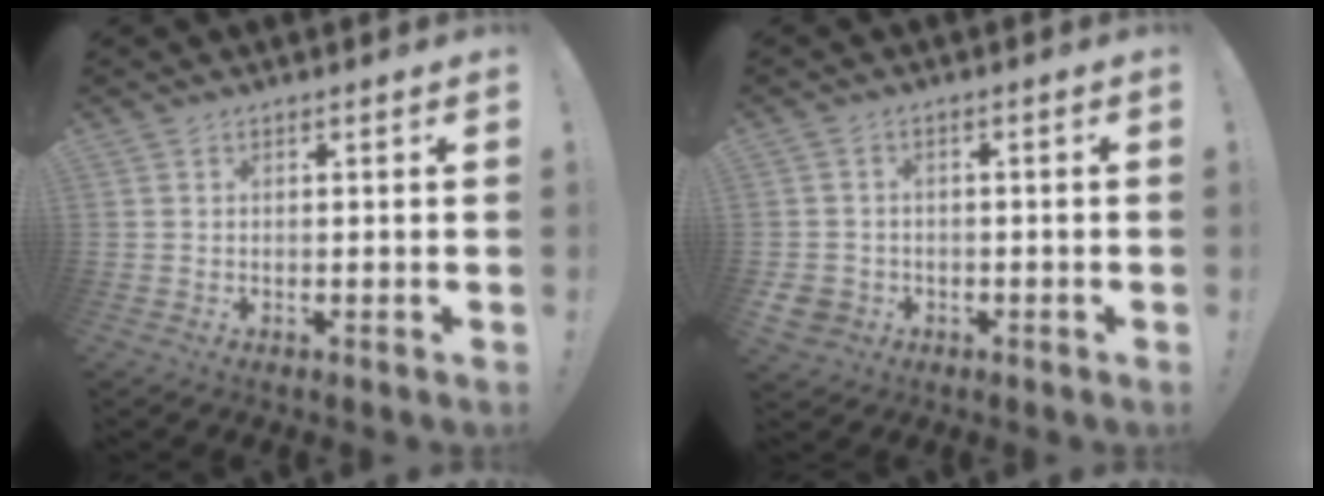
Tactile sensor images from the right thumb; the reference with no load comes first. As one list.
[{"total": 4.0, "force": [-1.5, 3.5, 1.4], "torque": [-0.027, 0.003, -0.028]}]